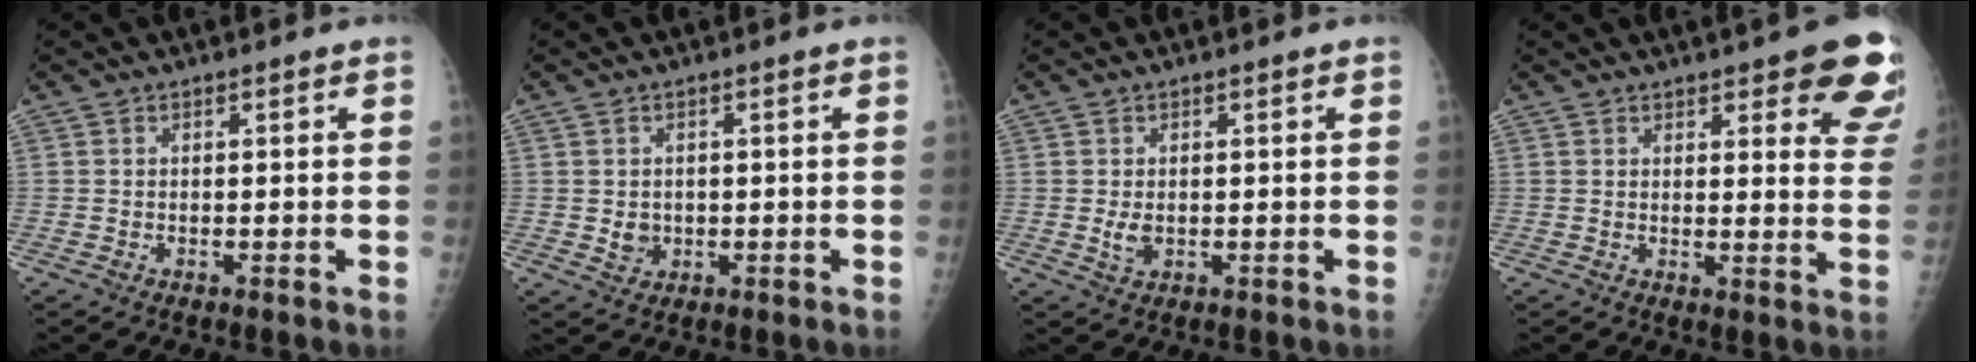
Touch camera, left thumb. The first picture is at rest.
{"total": 2.8, "force": [-0.1, 2.5, 1.3], "torque": [-0.009, 0.000, 0.007]}
{"total": 2.5, "force": [0.0, 1.7, 1.8], "torque": [-0.029, -0.006, 0.005]}
{"total": 12.6, "force": [8.0, 3.9, 8.9], "torque": [-0.062, -0.040, 0.083]}